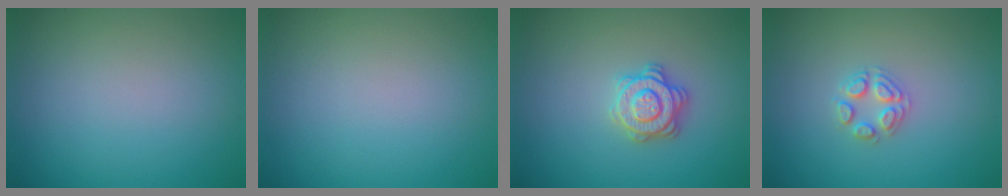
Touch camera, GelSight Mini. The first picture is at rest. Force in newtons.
{"total": 0.0}
{"total": 2.9, "press": 2.9, "slide": 0.4}
{"total": 2.2, "press": 2.2, "slide": 0.2}